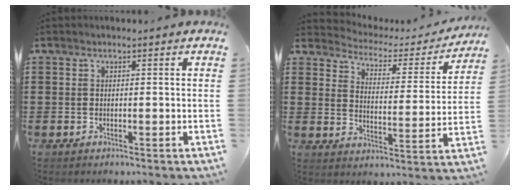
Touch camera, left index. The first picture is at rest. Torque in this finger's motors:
{"motor_torque": [0.73, -1.41, 0.05, -0.01]}